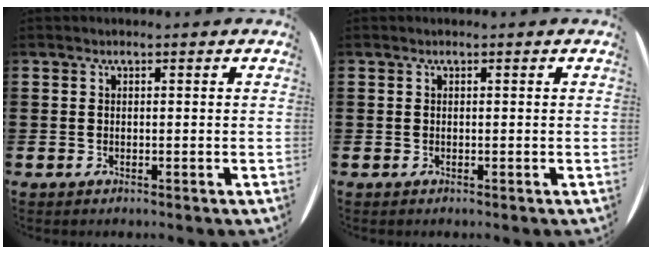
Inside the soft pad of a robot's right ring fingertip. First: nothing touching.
{"total": 0.0}